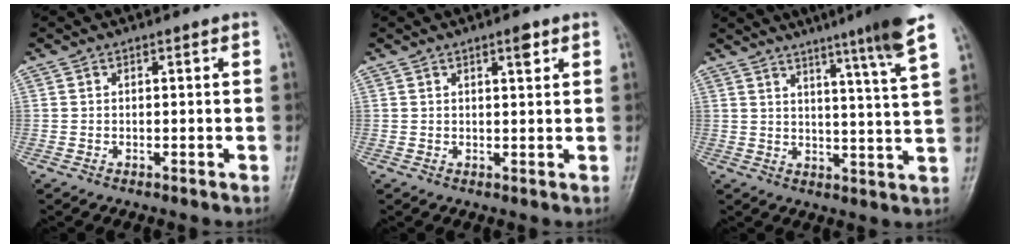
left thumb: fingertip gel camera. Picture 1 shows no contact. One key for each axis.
{"total": 2.4, "fx": 1.4, "fy": 0.7, "fz": 1.9, "tx": -0.023, "ty": -0.007, "tz": 0.021}
{"total": 13.5, "fx": 9.2, "fy": -0.7, "fz": 9.9, "tx": -0.143, "ty": -0.040, "tz": 0.112}